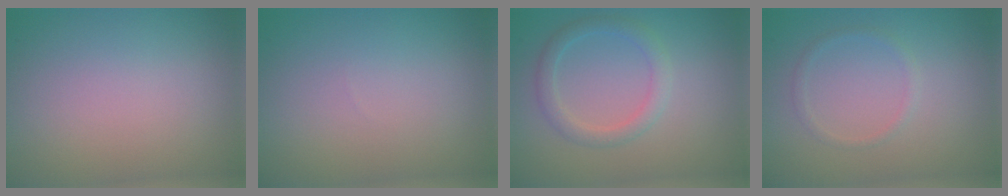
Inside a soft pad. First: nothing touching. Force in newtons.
{"total": 0.0}
{"total": 2.3, "press": 2.3, "slide": 0.1}
{"total": 1.0, "press": 0.9, "slide": 0.0}